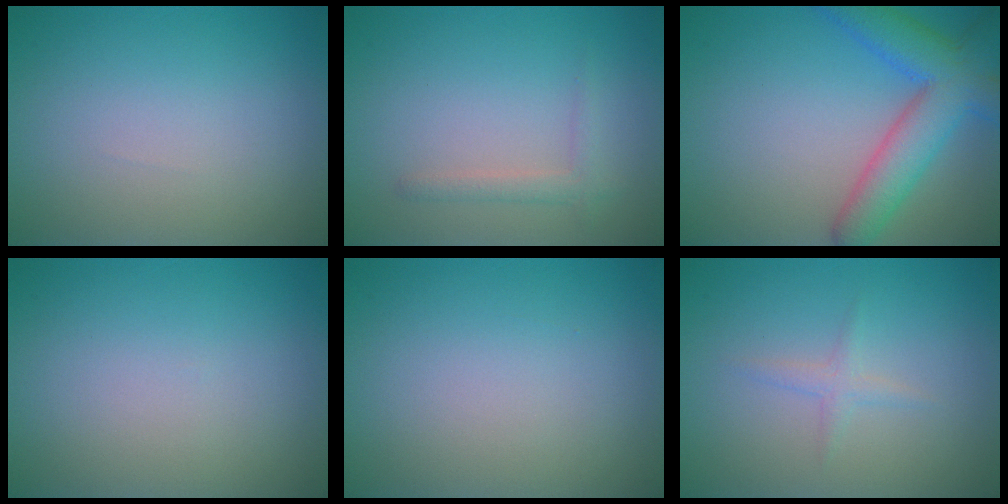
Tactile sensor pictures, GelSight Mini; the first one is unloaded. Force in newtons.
{"total": 1.4, "press": 1.4, "slide": 0.1}
{"total": 6.7, "press": 6.7, "slide": 0.4}
{"total": 0.0}
{"total": 0.0}
{"total": 1.1, "press": 1.1, "slide": 0.0}